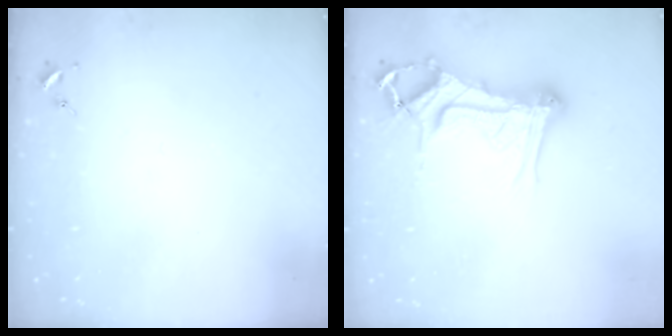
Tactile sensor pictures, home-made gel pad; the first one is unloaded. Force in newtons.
{"total": 17.0, "press": 16.9, "slide": 2.0}